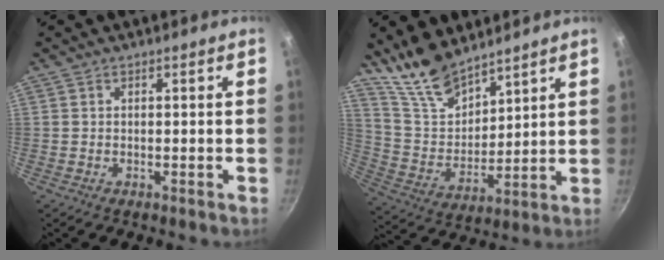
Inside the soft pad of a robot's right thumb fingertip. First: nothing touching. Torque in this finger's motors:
{"motor_torque": [-1.68, 1.44, -0.05, 1.53, 0.02]}